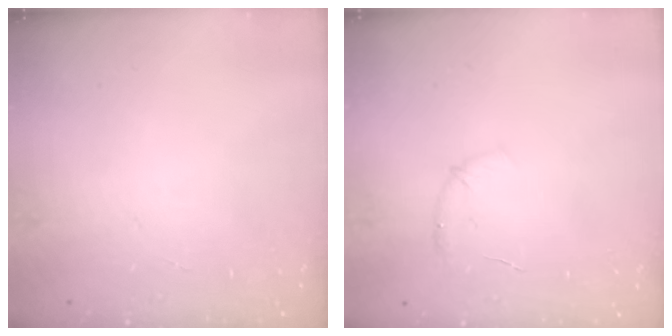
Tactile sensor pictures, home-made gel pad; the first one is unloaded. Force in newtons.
{"total": 6.8, "press": 6.6, "slide": 1.8}